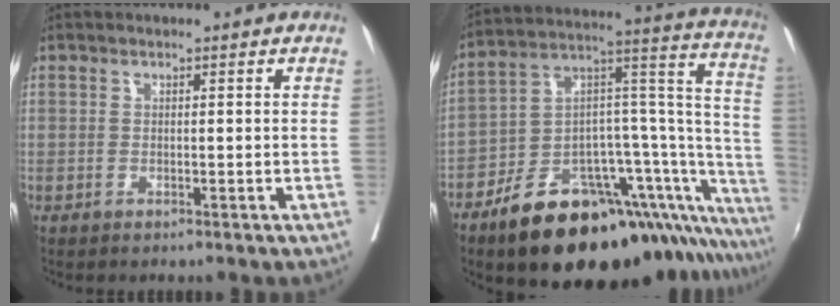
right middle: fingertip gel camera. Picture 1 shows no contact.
{"total": 28.7, "force": [-20.5, 7.8, 18.5], "torque": [-0.162, 0.041, -0.292]}